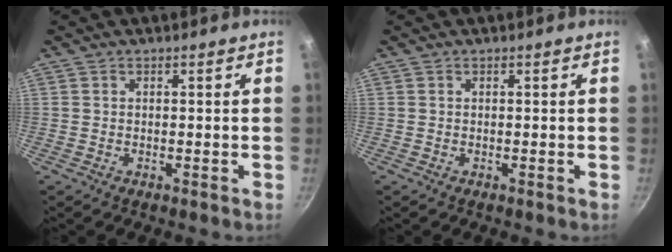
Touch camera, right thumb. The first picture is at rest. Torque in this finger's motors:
{"motor_torque": [0.00, 0.00, 0.00, 0.00, 0.00]}